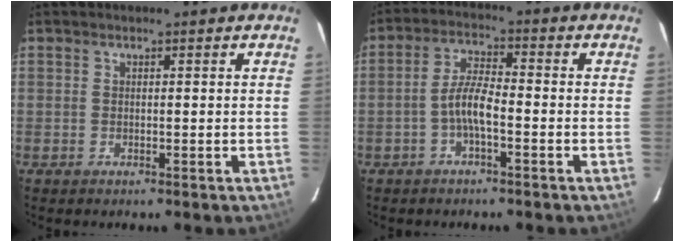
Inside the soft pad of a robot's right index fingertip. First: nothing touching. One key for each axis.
{"total": 5.0, "fx": -2.0, "fy": 1.1, "fz": 4.4, "tx": -0.095, "ty": 0.013, "tz": -0.041}